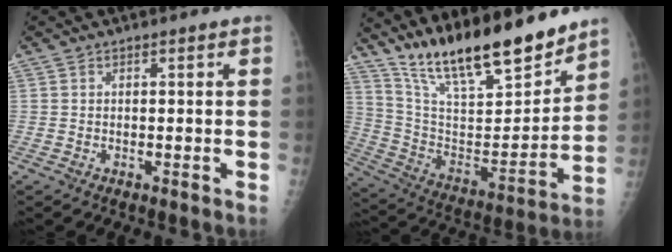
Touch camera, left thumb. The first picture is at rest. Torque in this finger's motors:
{"motor_torque": [1.22, 1.16, 1.41, -1.35, 0.26]}